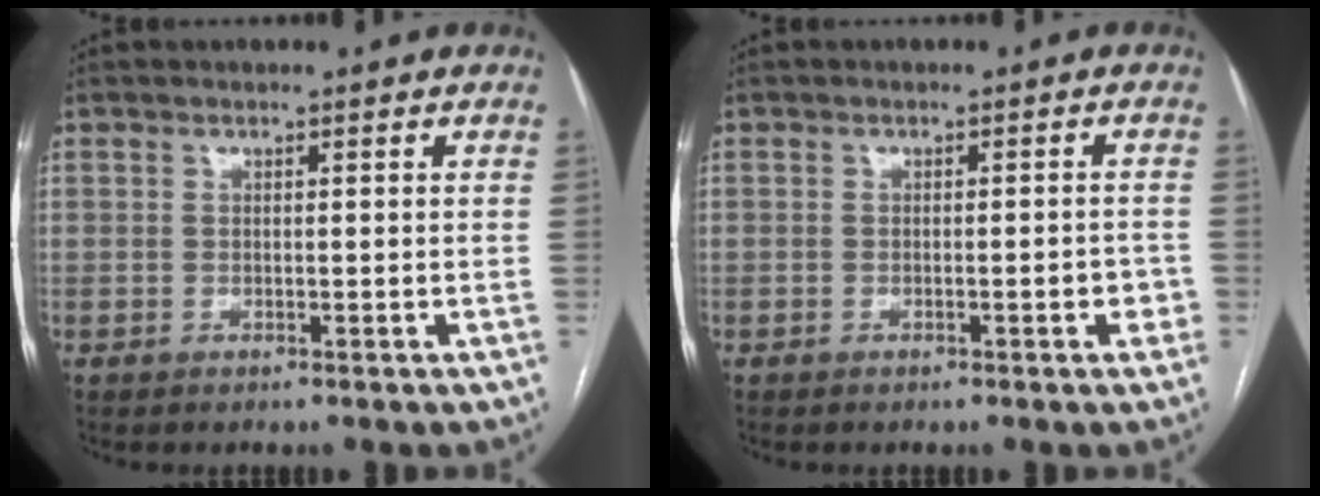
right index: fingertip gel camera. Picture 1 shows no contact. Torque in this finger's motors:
{"motor_torque": [0.54, 0.05, 0.10, 0.02]}